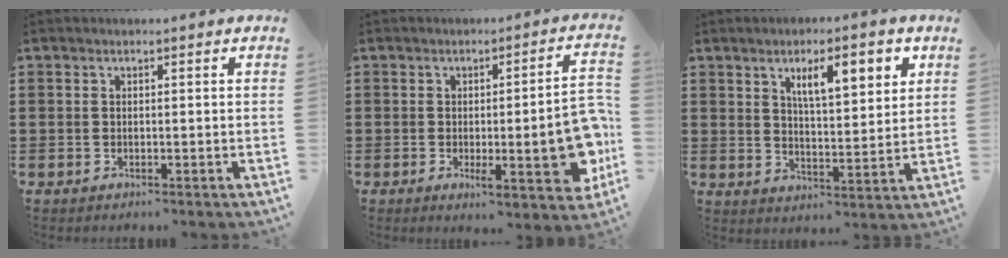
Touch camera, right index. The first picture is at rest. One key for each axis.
{"total": 11.7, "fx": -1.7, "fy": 2.9, "fz": 11.2, "tx": -0.153, "ty": -0.017, "tz": -0.025}
{"total": 7.7, "fx": 3.6, "fy": 2.3, "fz": 6.4, "tx": -0.108, "ty": 0.000, "tz": 0.056}